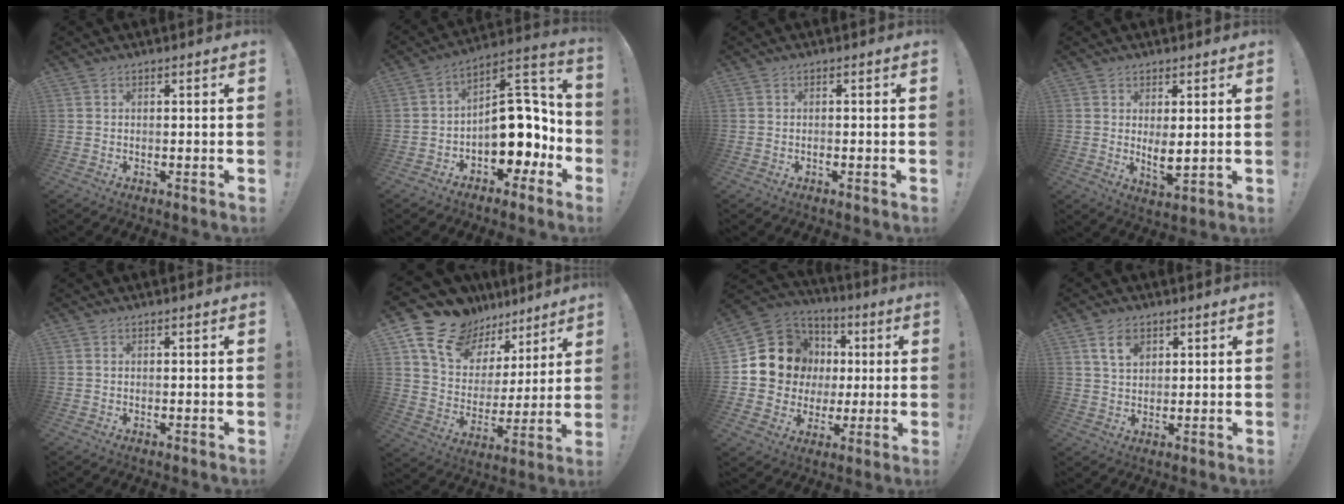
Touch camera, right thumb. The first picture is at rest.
{"total": 16.3, "force": [-2.2, 11.0, 11.8], "torque": [-0.134, 0.008, -0.020]}
{"total": 0.6, "force": [-0.4, 0.0, 0.4], "torque": [-0.010, 0.000, -0.007]}
{"total": 5.0, "force": [1.7, 1.6, 4.4], "torque": [-0.053, -0.026, 0.031]}
{"total": 0.0}
{"total": 16.3, "force": [12.5, 9.0, 5.5], "torque": [-0.103, -0.087, 0.237]}
{"total": 14.5, "force": [3.0, 13.4, 4.8], "torque": [-0.062, -0.010, 0.086]}
{"total": 6.5, "force": [3.2, 4.1, 3.9], "torque": [-0.064, -0.005, 0.059]}